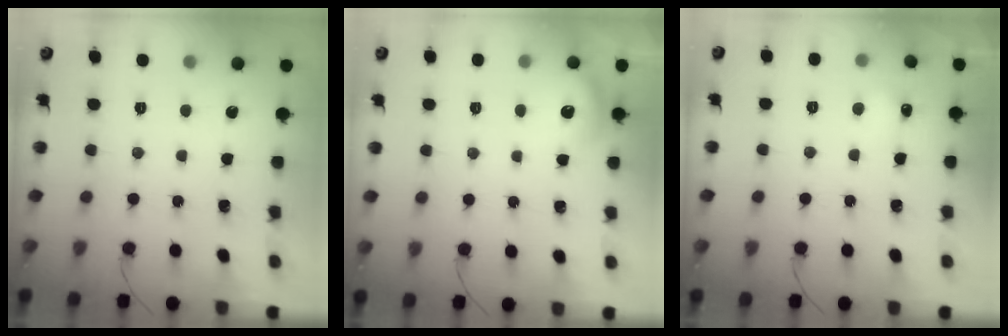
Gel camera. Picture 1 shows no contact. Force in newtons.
{"total": 6.9, "press": 6.7, "slide": 1.5}
{"total": 4.9, "press": 4.7, "slide": 1.4}